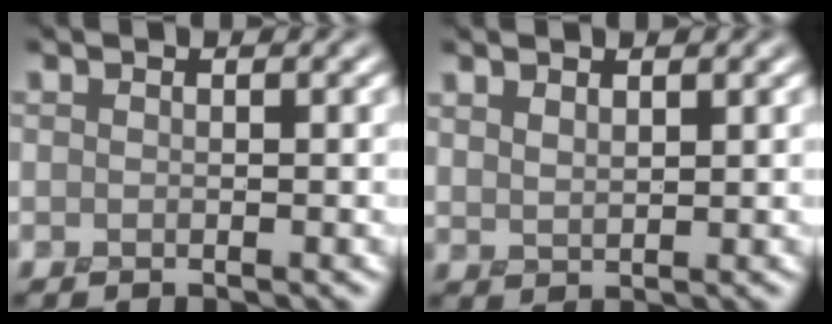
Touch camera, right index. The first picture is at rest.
{"total": 1.6, "force": [1.3, 0.5, 0.9], "torque": [-0.021, -0.004, 0.031]}